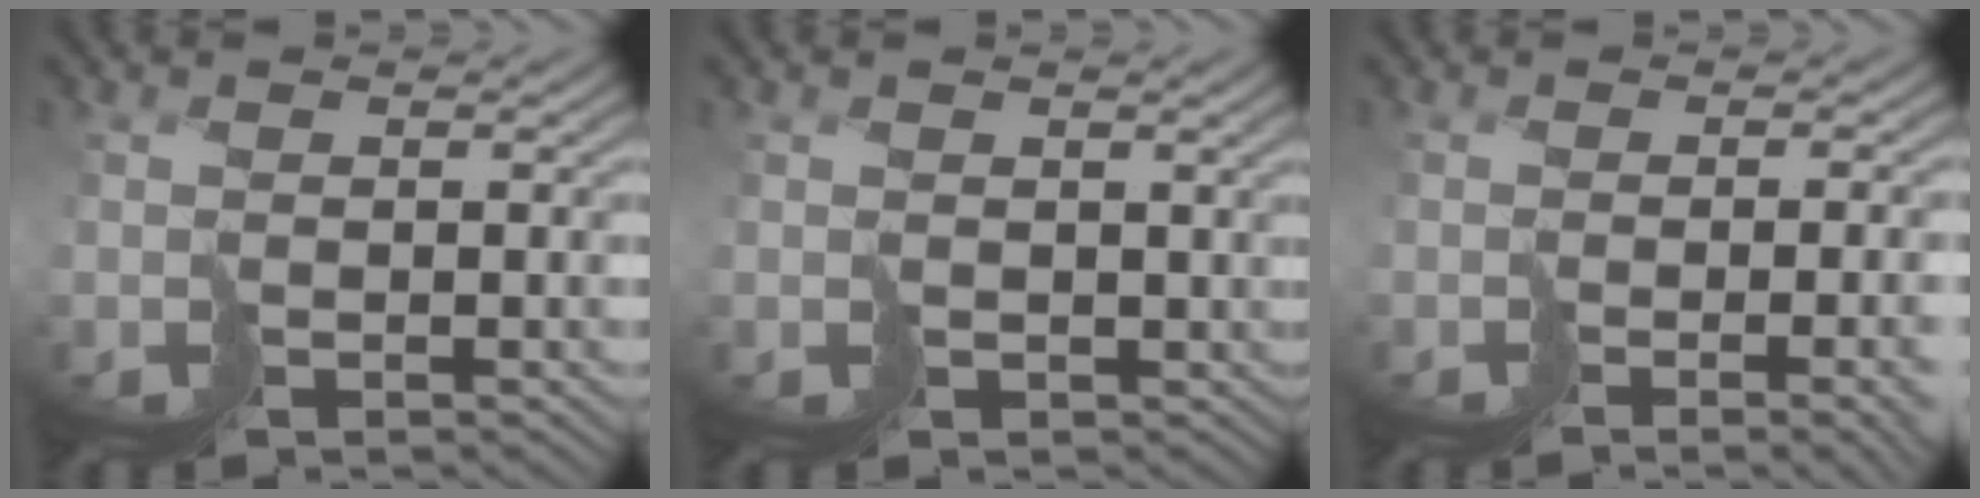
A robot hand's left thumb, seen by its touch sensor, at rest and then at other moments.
{"total": 2.1, "force": [0.5, 1.9, 0.7], "torque": [-0.023, -0.008, 0.009]}
{"total": 5.7, "force": [-2.6, 1.5, 4.8], "torque": [-0.052, -0.020, -0.019]}